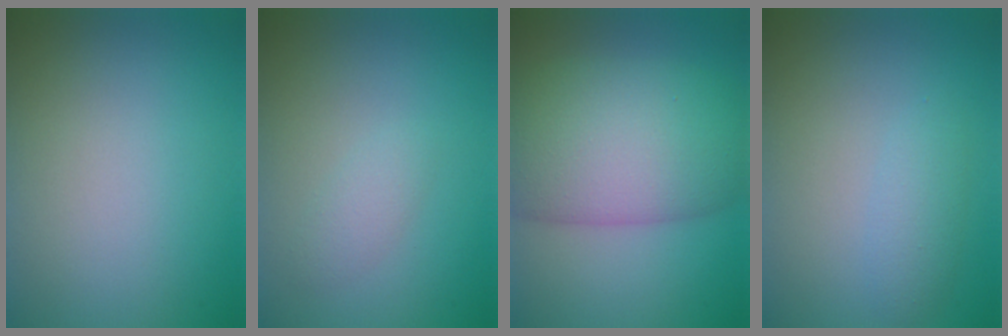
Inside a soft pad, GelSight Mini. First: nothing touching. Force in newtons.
{"total": 1.4, "press": 1.4, "slide": 0.1}
{"total": 11.2, "press": 11.2, "slide": 0.3}
{"total": 1.8, "press": 1.8, "slide": 0.1}